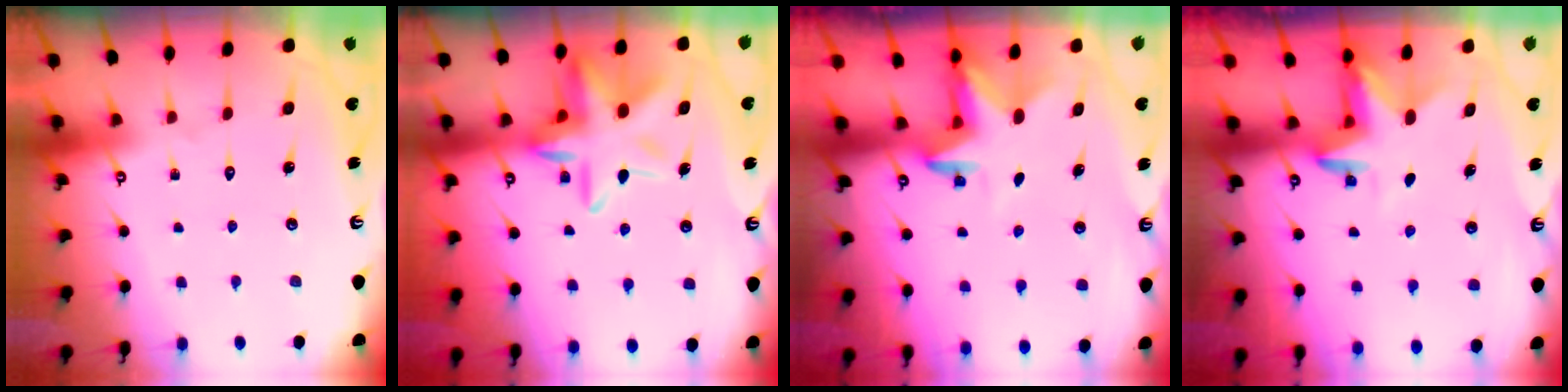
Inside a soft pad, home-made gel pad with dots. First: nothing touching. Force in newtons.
{"total": 15.2, "press": 15.2, "slide": 1.6}
{"total": 2.9, "press": 2.9, "slide": 0.2}
{"total": 3.2, "press": 3.2, "slide": 0.1}